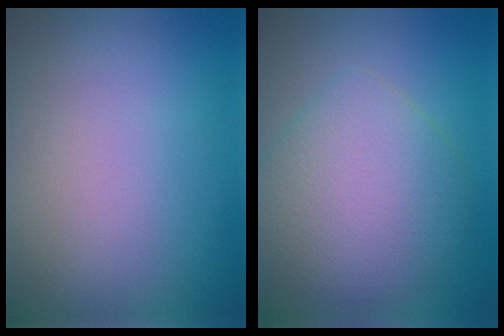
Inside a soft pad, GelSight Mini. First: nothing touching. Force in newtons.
{"total": 5.8, "press": 5.8, "slide": 0.2}